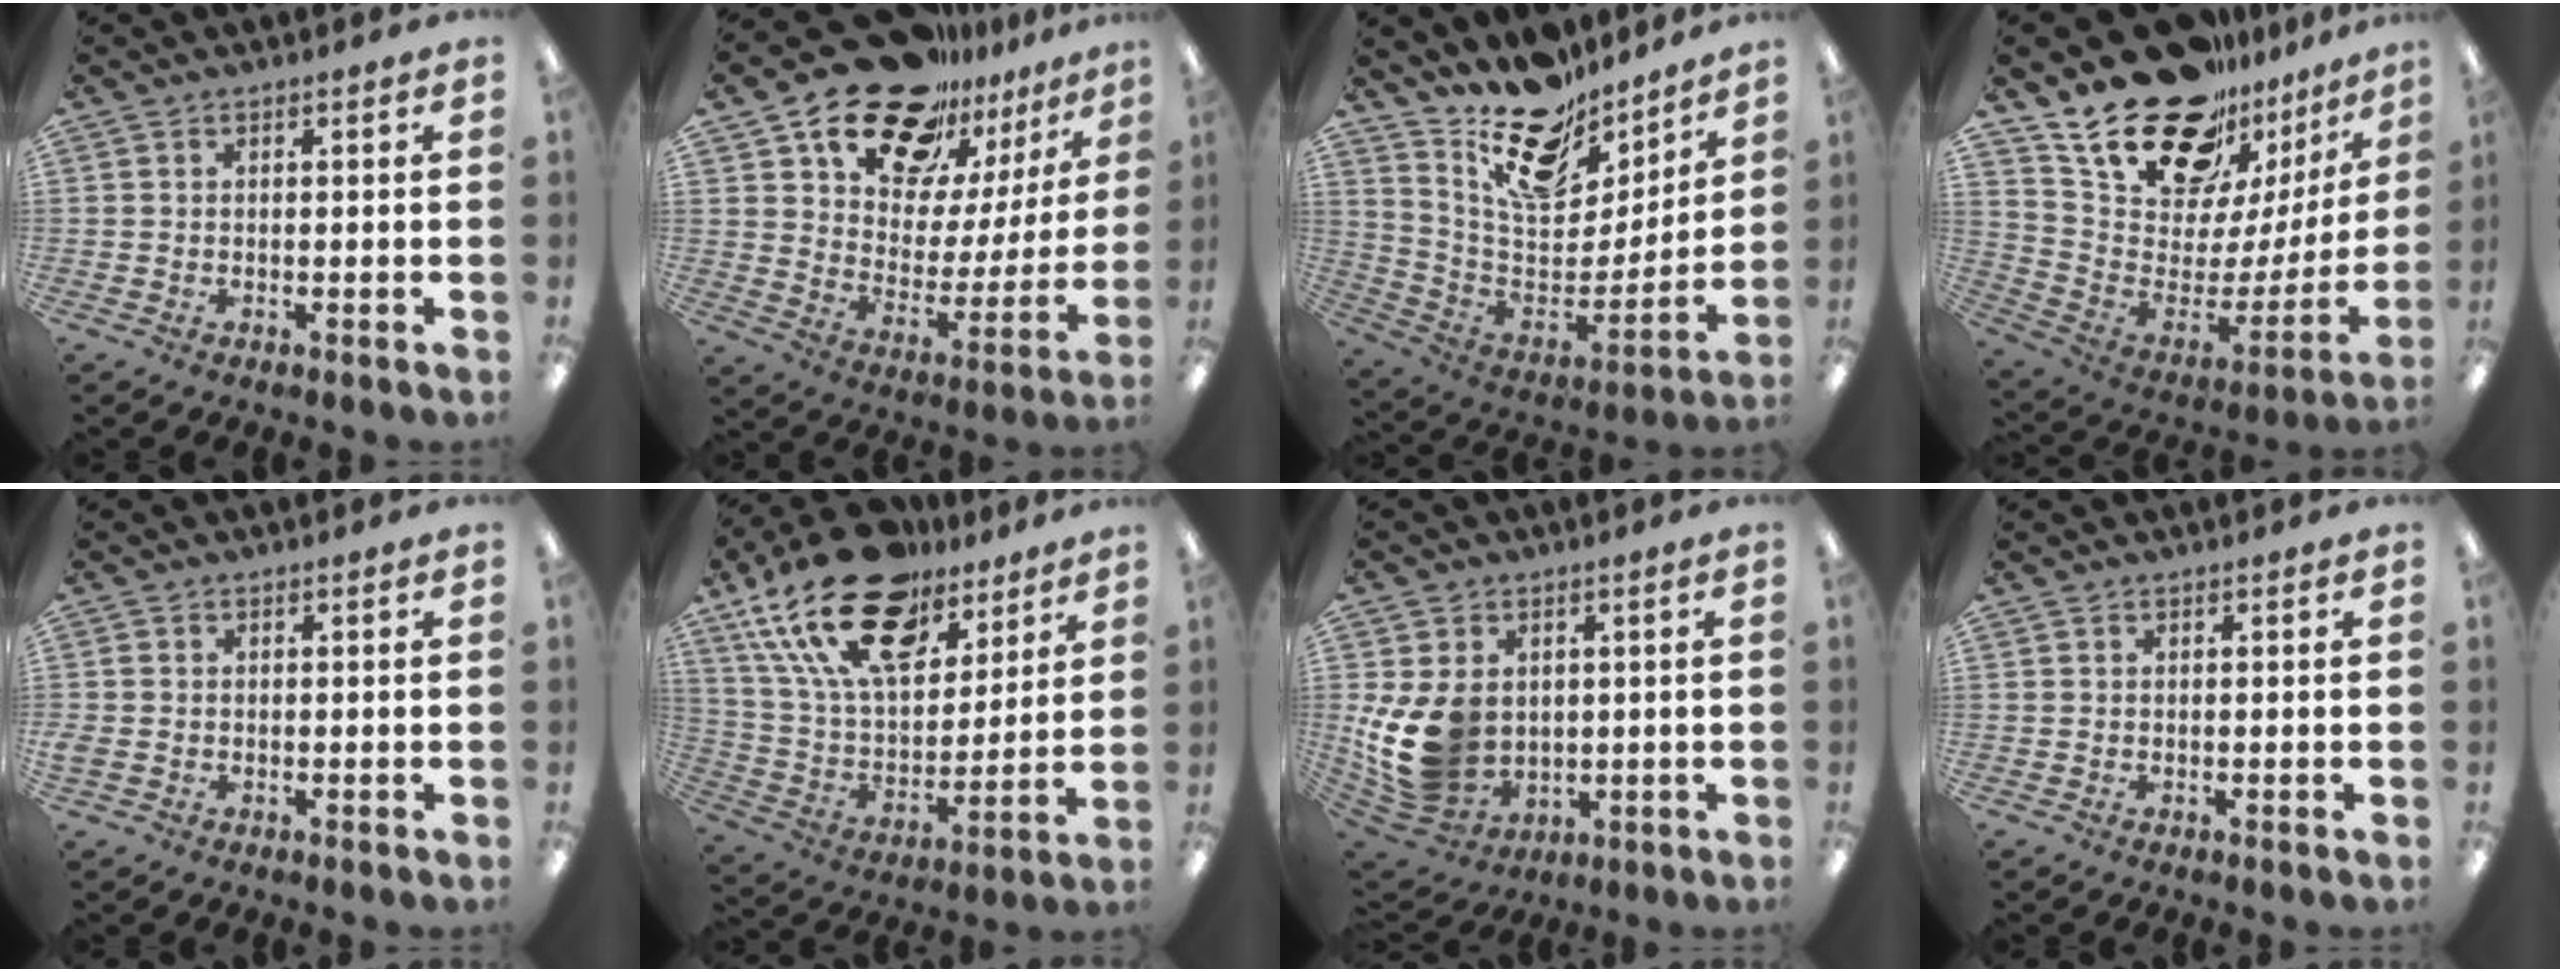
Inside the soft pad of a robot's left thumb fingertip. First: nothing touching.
{"total": 21.4, "force": [16.4, 11.0, 8.1], "torque": [-0.145, -0.106, 0.290]}
{"total": 17.2, "force": [13.1, 8.2, 7.4], "torque": [-0.121, -0.101, 0.233]}
{"total": 24.8, "force": [18.6, 11.7, 11.3], "torque": [-0.189, -0.120, 0.342]}
{"total": 1.7, "force": [-0.3, 1.5, 0.8], "torque": [-0.014, 0.006, -0.006]}
{"total": 24.4, "force": [14.9, 12.8, 14.4], "torque": [-0.277, -0.077, 0.266]}
{"total": 14.9, "force": [1.0, 11.9, 9.0], "torque": [-0.216, -0.014, 0.024]}
{"total": 0.0}